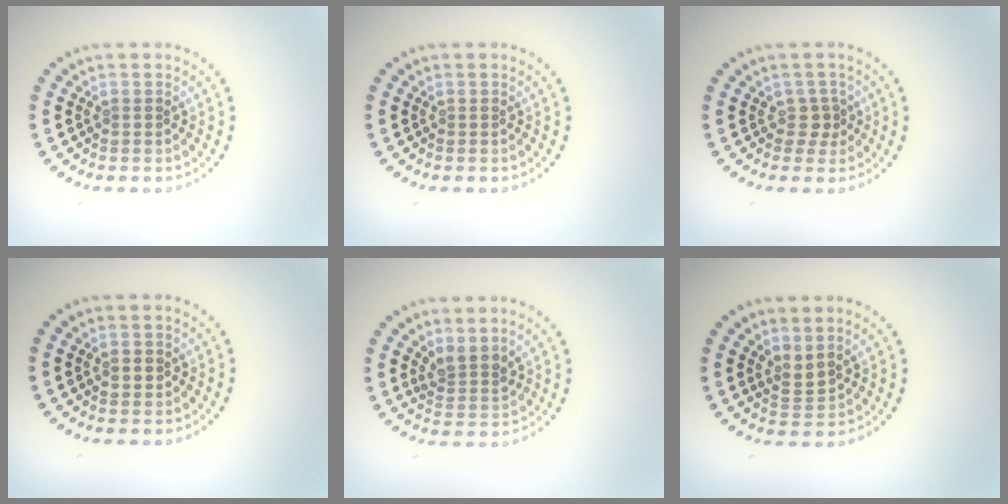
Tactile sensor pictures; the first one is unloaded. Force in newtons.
{"total": 0.0}
{"total": 1.5, "press": 1.1, "slide": 1.1}
{"total": 1.0, "press": 0.9, "slide": 0.1}
{"total": 2.4, "press": 1.8, "slide": 1.5}
{"total": 1.5, "press": 1.2, "slide": 0.9}